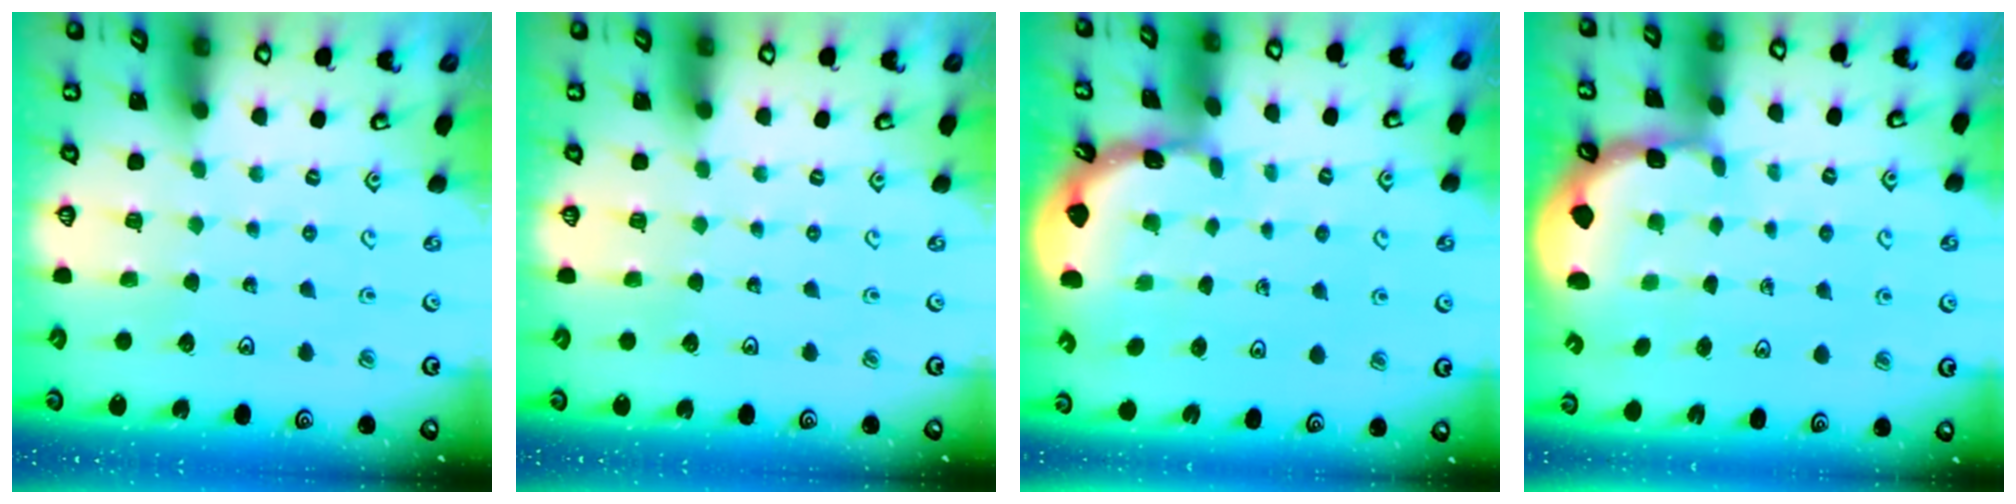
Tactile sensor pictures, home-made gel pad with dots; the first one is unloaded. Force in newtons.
{"total": 0.0}
{"total": 1.8, "press": 1.8, "slide": 0.1}
{"total": 1.7, "press": 1.6, "slide": 0.5}